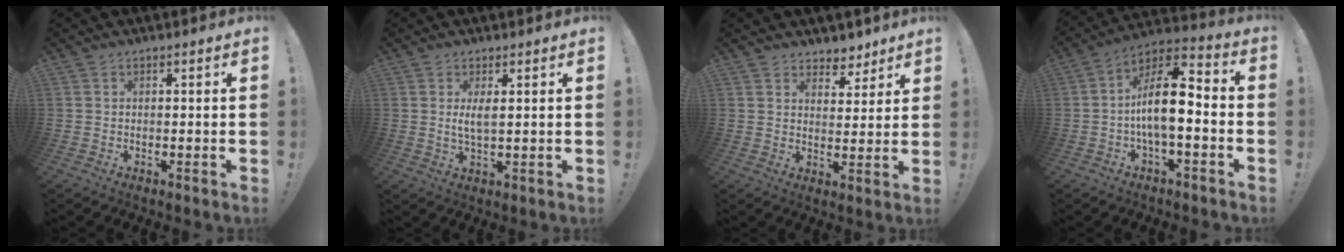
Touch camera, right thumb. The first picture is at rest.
{"total": 3.7, "force": [1.0, 0.9, 3.4], "torque": [-0.061, -0.006, 0.016]}
{"total": 5.8, "force": [4.7, 3.3, 0.7], "torque": [0.003, -0.044, 0.087]}
{"total": 14.1, "force": [-1.6, 5.8, 12.7], "torque": [-0.221, 0.016, -0.025]}